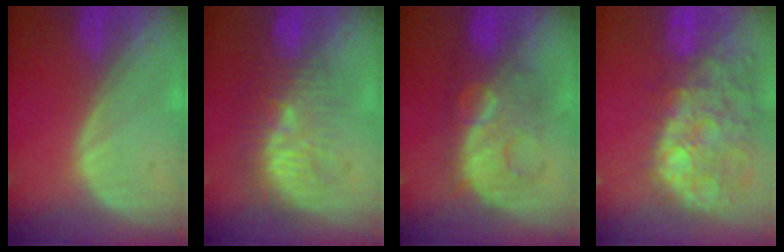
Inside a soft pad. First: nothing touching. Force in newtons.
{"total": 9.7, "press": 8.9, "slide": 3.8}
{"total": 8.0, "press": 8.0, "slide": 0.7}
{"total": 14.1, "press": 11.6, "slide": 8.1}